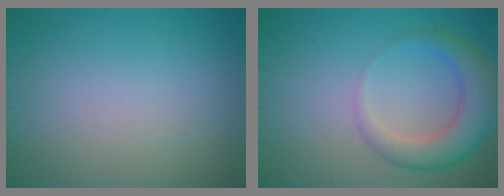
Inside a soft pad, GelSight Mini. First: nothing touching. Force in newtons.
{"total": 4.9, "press": 4.9, "slide": 0.4}